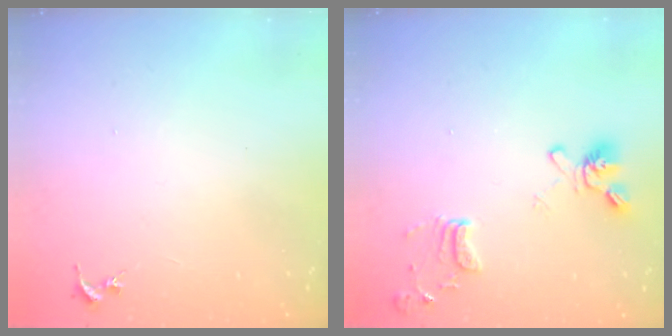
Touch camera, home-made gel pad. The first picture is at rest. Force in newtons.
{"total": 13.4, "press": 13.2, "slide": 2.2}